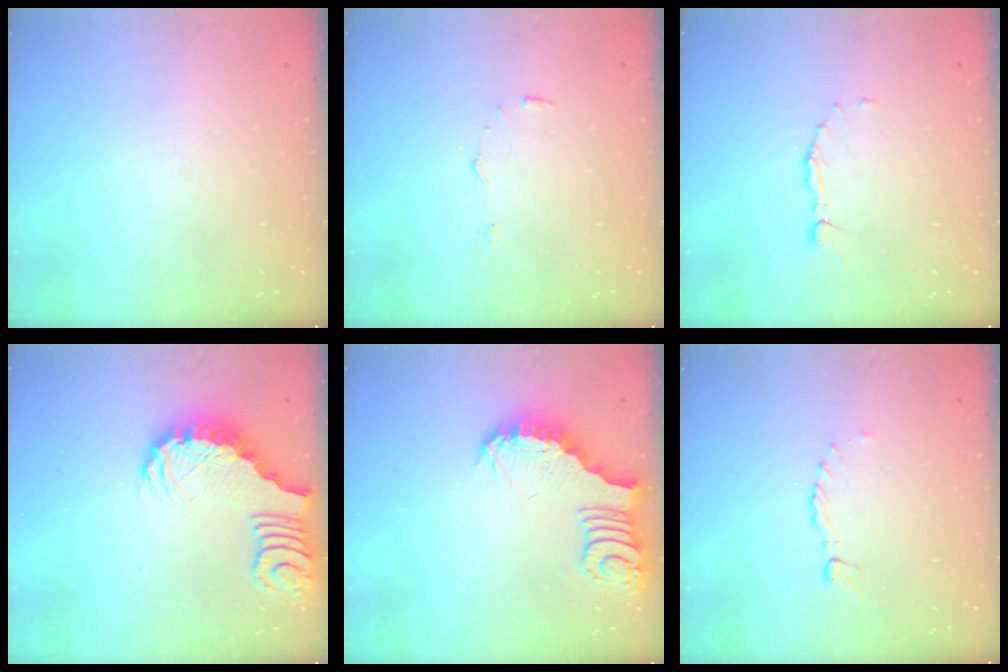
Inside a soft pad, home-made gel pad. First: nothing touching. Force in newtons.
{"total": 4.8, "press": 4.8, "slide": 0.3}
{"total": 1.9, "press": 1.9, "slide": 0.2}
{"total": 2.6, "press": 2.5, "slide": 0.5}
{"total": 3.7, "press": 3.6, "slide": 0.6}
{"total": 0.0}